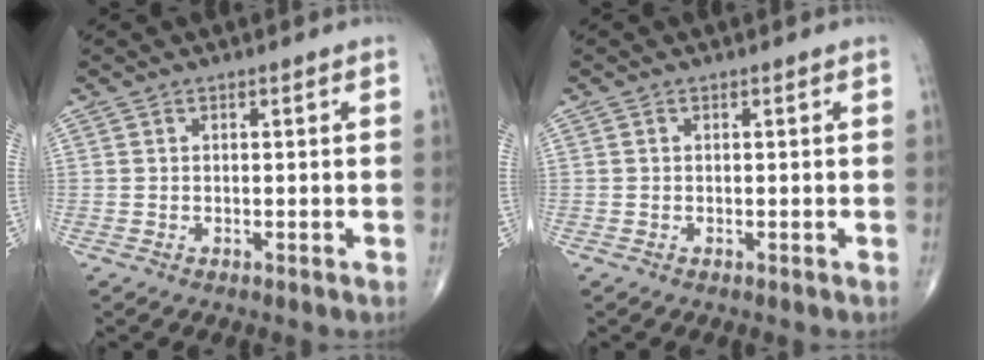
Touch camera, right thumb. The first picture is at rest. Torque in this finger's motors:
{"motor_torque": [-0.11, -0.11, -0.24, 0.00, 0.03]}